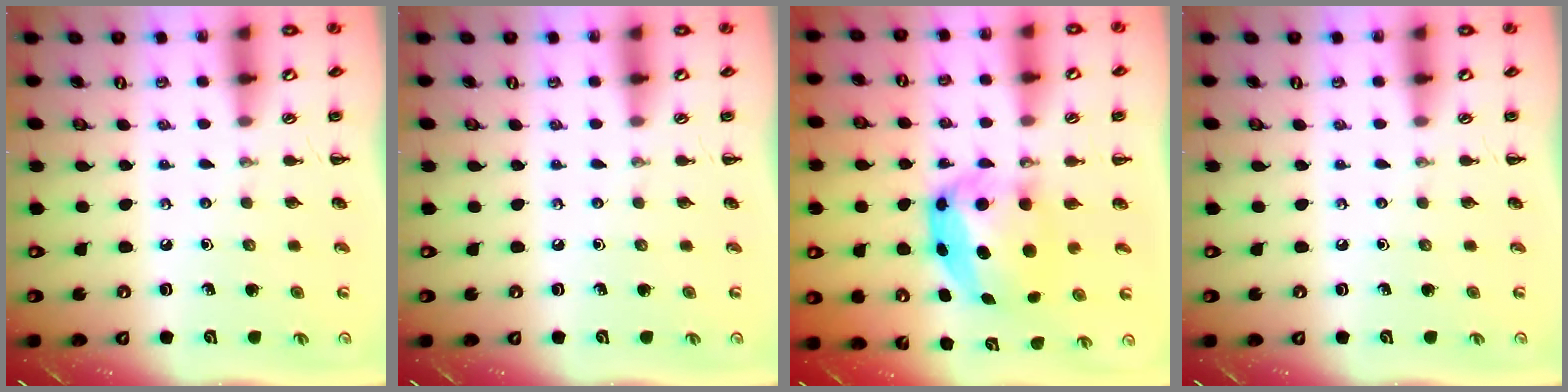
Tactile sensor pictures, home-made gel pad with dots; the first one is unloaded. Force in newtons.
{"total": 0.0}
{"total": 5.5, "press": 5.5, "slide": 0.5}
{"total": 0.0}